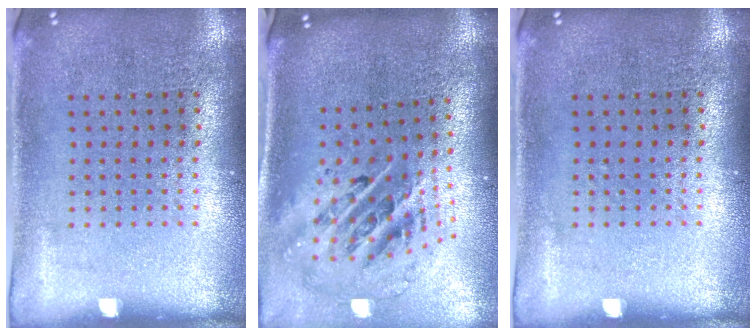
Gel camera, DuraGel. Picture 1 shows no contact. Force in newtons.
{"total": 2.7, "press": 1.8, "slide": 1.9}
{"total": 0.0}